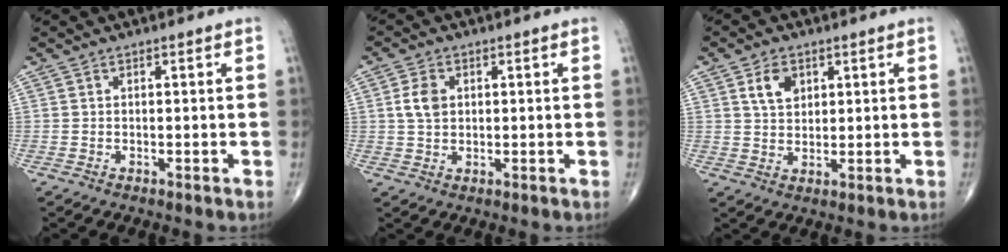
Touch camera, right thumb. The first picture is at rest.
{"total": 4.3, "force": [0.9, 3.0, 2.9], "torque": [-0.052, -0.001, 0.015]}
{"total": 5.0, "force": [2.2, 3.3, 3.1], "torque": [-0.041, -0.012, 0.040]}